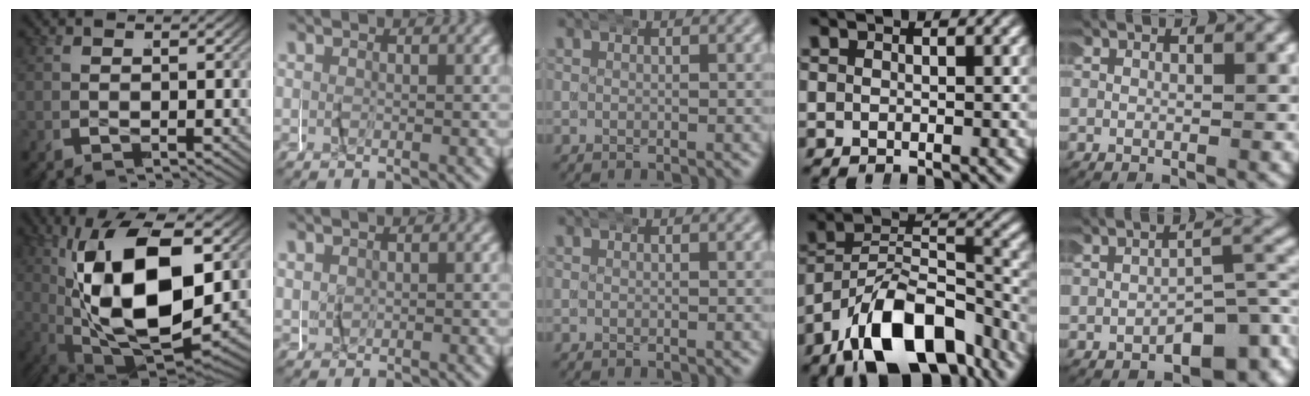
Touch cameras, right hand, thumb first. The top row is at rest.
{"thumb": {"total": 20.5, "force": [-0.5, 11.3, 17.1], "torque": [-0.339, -0.027, 0.010]}, "index": {"total": 0.6, "force": [0.2, 0.3, -0.5], "torque": [0.001, 0.002, 0.004]}, "ring": {"total": 13.7, "force": [-6.3, 8.0, 9.1], "torque": [-0.141, -0.027, -0.093]}, "little": {"total": 3.9, "force": [-2.6, 1.5, 2.6], "torque": [-0.032, 0.004, -0.034]}}